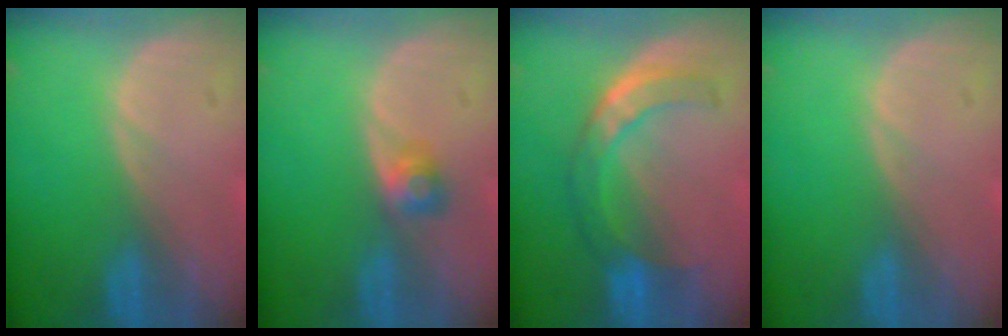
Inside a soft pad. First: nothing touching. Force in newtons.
{"total": 2.6, "press": 2.3, "slide": 1.1}
{"total": 7.7, "press": 6.6, "slide": 4.0}
{"total": 0.0}